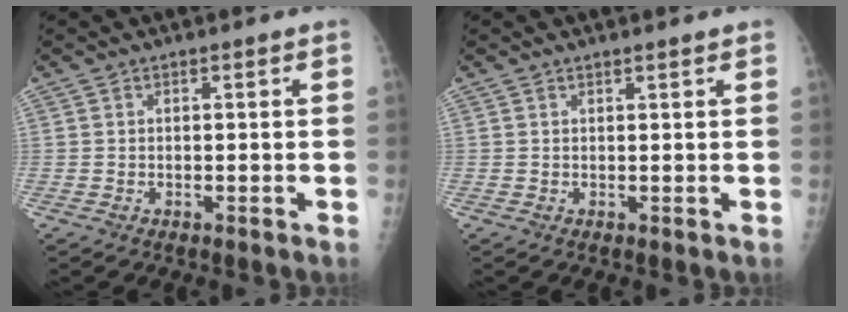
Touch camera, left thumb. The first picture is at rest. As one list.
[{"total": 1.1, "force": [0.9, 0.0, 0.6], "torque": [-0.005, 0.001, 0.014]}]